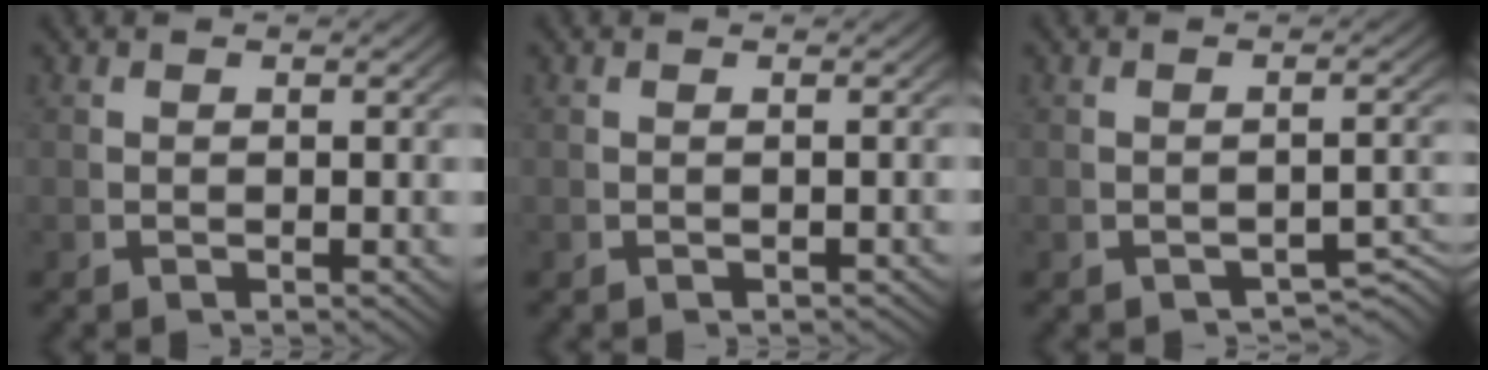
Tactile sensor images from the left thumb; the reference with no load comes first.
{"total": 0.7, "force": [-0.7, 0.1, 0.1], "torque": [-0.003, -0.001, -0.009]}
{"total": 2.5, "force": [-2.0, 0.8, 1.3], "torque": [-0.011, -0.003, -0.029]}